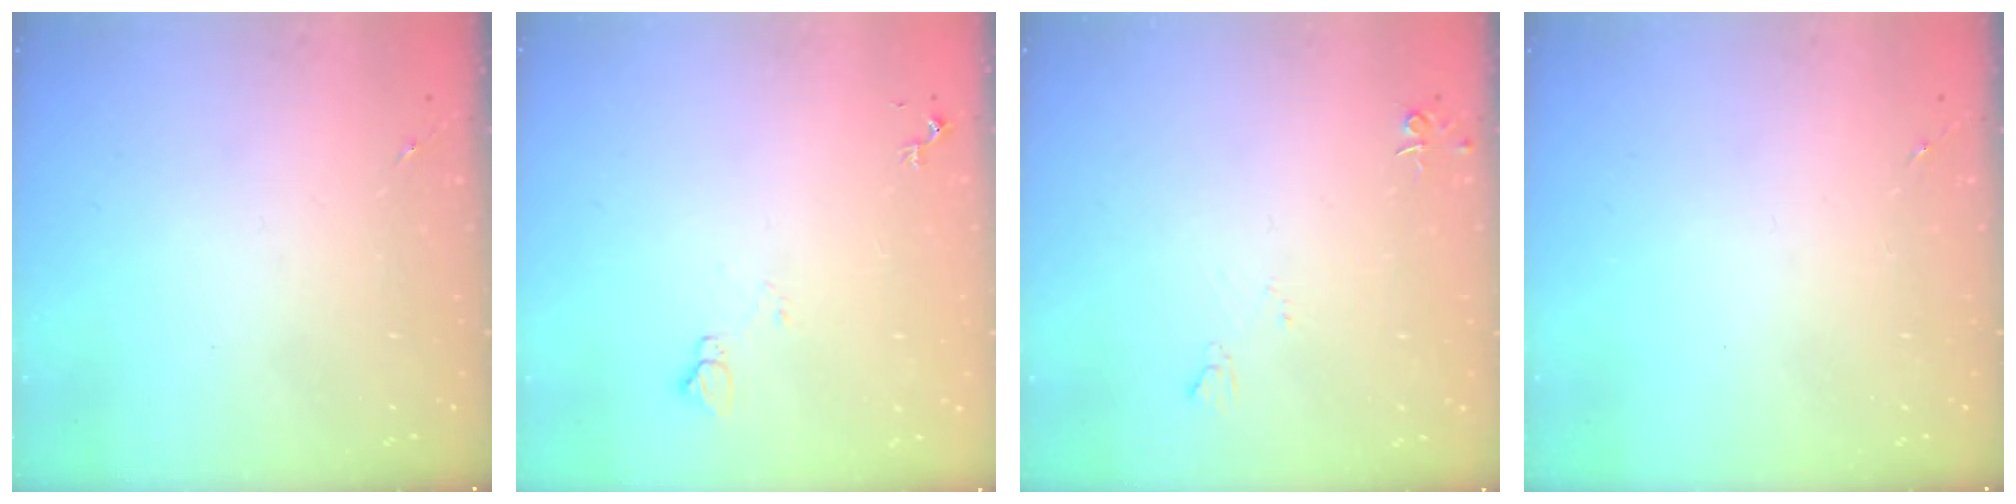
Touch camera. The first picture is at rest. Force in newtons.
{"total": 6.1, "press": 6.0, "slide": 0.8}
{"total": 4.6, "press": 4.6, "slide": 0.7}
{"total": 0.0}